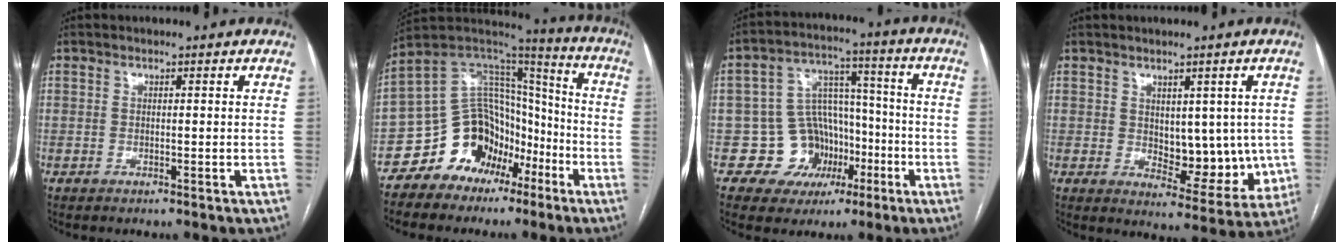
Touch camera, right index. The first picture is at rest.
{"total": 14.2, "force": [-7.7, 10.1, 6.3], "torque": [-0.118, 0.071, -0.131]}
{"total": 10.1, "force": [-3.7, 9.0, 2.8], "torque": [-0.031, 0.042, -0.049]}
{"total": 8.6, "force": [0.2, 5.0, 7.1], "torque": [-0.073, -0.001, 0.018]}